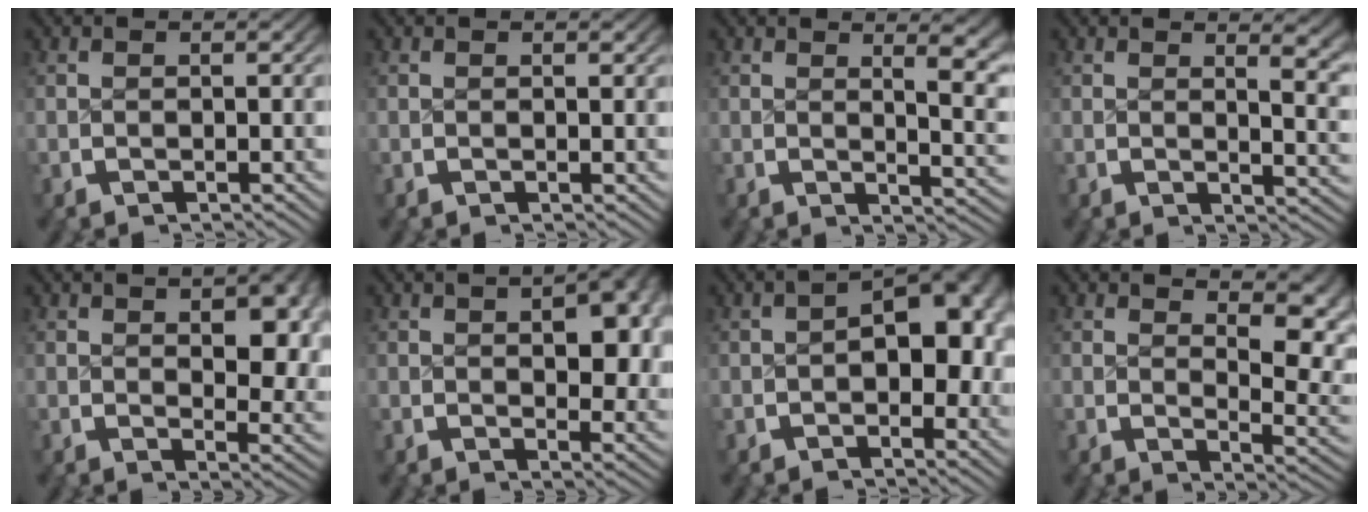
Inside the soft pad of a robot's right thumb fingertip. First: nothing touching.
{"total": 0.0}
{"total": 4.3, "force": [1.2, 1.4, 3.9], "torque": [-0.035, -0.011, 0.022]}
{"total": 3.3, "force": [1.4, 1.0, 2.8], "torque": [-0.024, -0.011, 0.022]}
{"total": 4.3, "force": [1.2, 2.1, 3.6], "torque": [-0.039, -0.016, 0.022]}
{"total": 5.3, "force": [0.8, 2.7, 4.5], "torque": [-0.053, -0.011, 0.016]}
{"total": 8.1, "force": [-0.1, 4.9, 6.4], "torque": [-0.077, -0.014, 0.002]}
{"total": 5.1, "force": [1.3, 2.5, 4.2], "torque": [-0.037, -0.018, 0.031]}